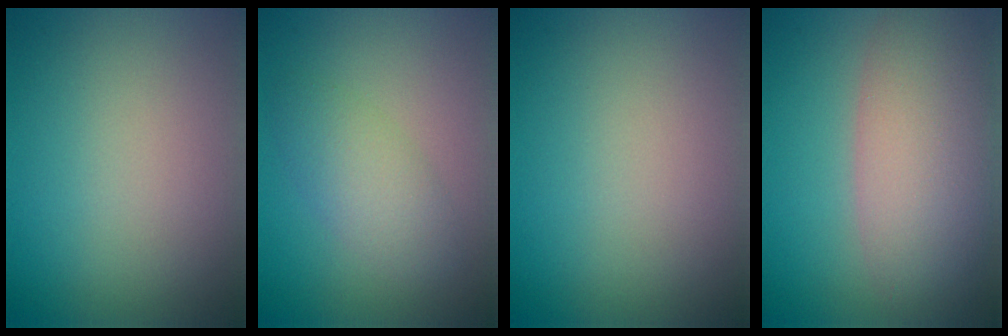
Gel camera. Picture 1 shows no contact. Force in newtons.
{"total": 3.0, "press": 3.0, "slide": 0.0}
{"total": 0.0}
{"total": 7.7, "press": 7.6, "slide": 0.3}